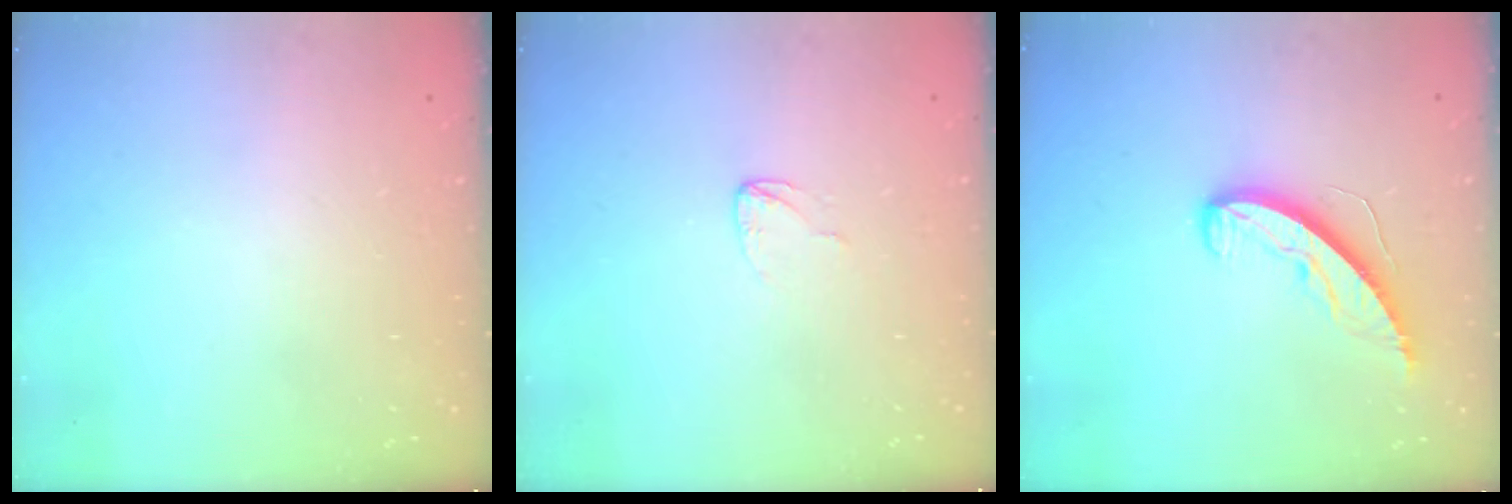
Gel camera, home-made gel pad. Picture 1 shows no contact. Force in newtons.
{"total": 2.6, "press": 2.6, "slide": 0.0}
{"total": 8.4, "press": 8.4, "slide": 0.6}